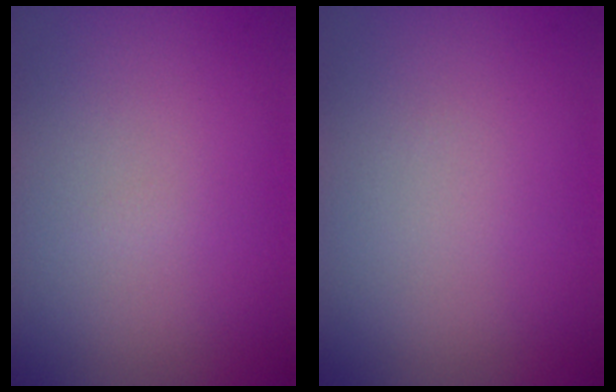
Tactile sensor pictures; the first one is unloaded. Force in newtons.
{"total": 0.0}